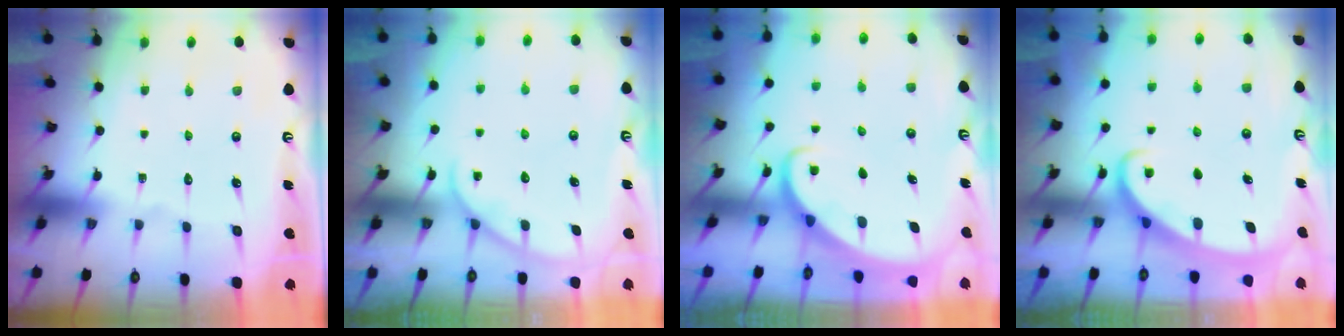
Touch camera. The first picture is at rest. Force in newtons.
{"total": 2.7, "press": 2.7, "slide": 0.3}
{"total": 2.2, "press": 2.2, "slide": 0.2}
{"total": 2.6, "press": 2.6, "slide": 0.4}